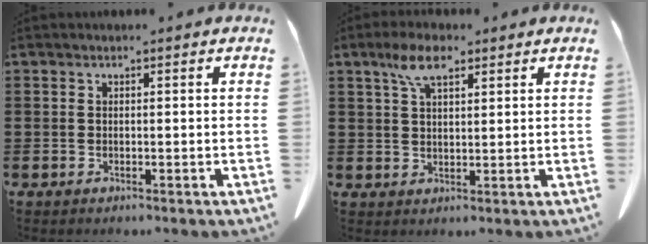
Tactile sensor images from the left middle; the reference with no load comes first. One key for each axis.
{"total": 5.9, "fx": 3.4, "fy": 2.2, "fz": 4.2, "tx": -0.091, "ty": 0.008, "tz": 0.060}